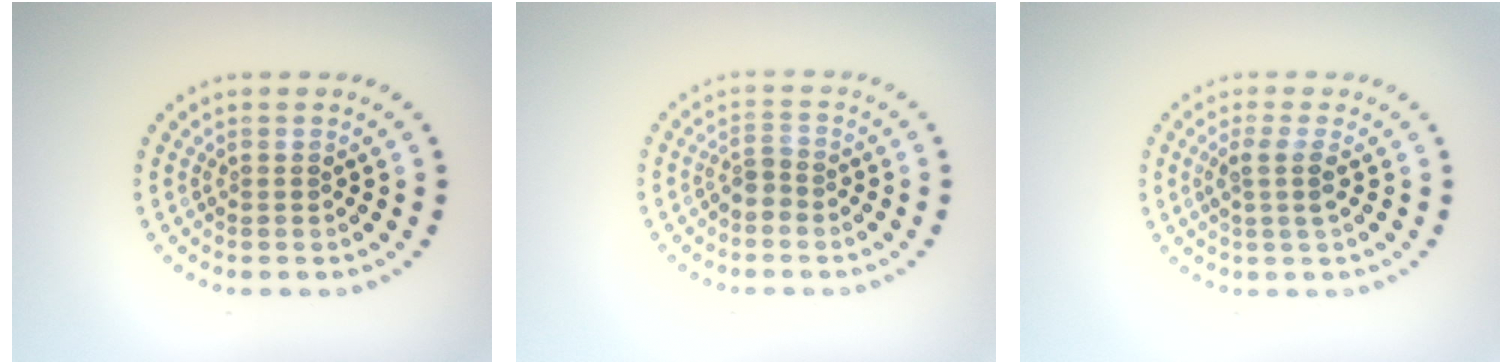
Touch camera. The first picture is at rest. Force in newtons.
{"total": 1.6, "press": 1.2, "slide": 1.1}
{"total": 1.9, "press": 1.5, "slide": 1.1}